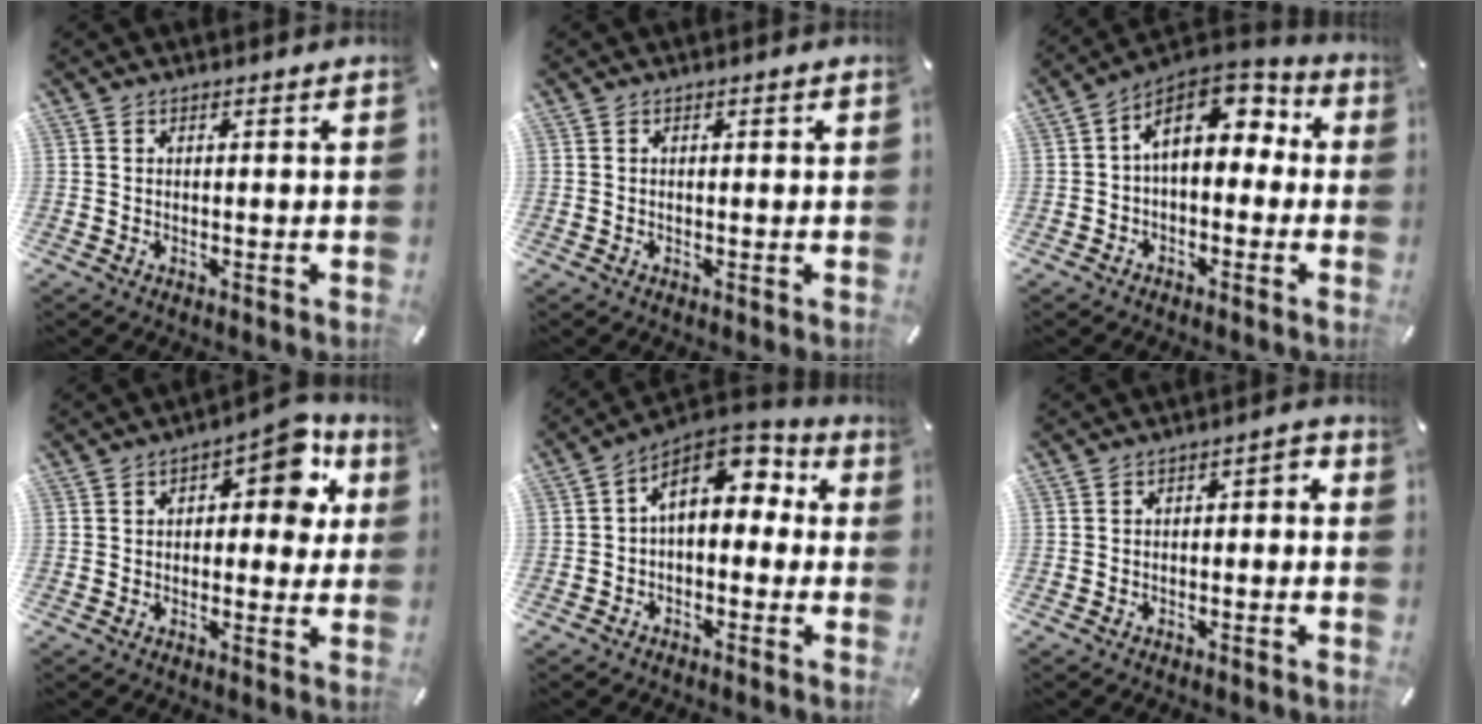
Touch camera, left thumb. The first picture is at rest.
{"total": 0.5, "force": [0.0, 0.2, 0.5], "torque": [-0.010, 0.001, 0.000]}
{"total": 11.5, "force": [3.2, 7.3, 8.2], "torque": [-0.131, -0.015, 0.060]}
{"total": 10.2, "force": [3.7, 5.4, 7.9], "torque": [-0.076, -0.026, 0.052]}
{"total": 10.0, "force": [3.0, 6.7, 6.8], "torque": [-0.108, -0.017, 0.054]}
{"total": 3.1, "force": [-2.2, 1.5, 1.6], "torque": [-0.025, 0.018, -0.044]}